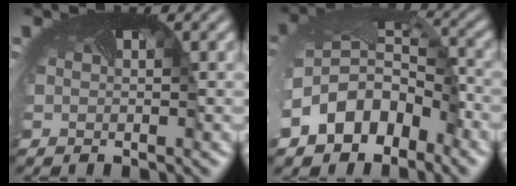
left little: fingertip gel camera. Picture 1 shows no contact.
{"total": 8.5, "force": [-4.1, 5.7, 4.7], "torque": [-0.108, -0.015, -0.077]}